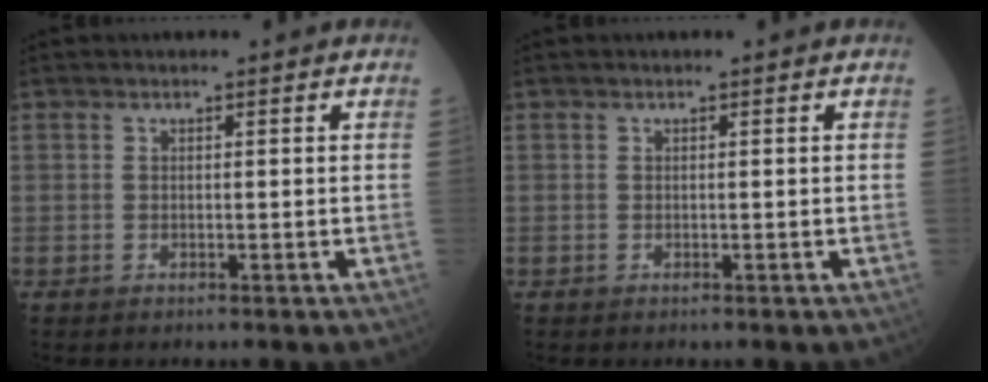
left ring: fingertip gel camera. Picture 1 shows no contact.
{"total": 0.0}